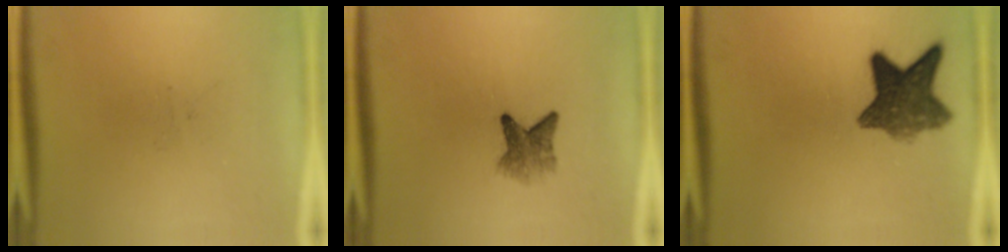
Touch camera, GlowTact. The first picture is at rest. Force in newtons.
{"total": 3.6}
{"total": 8.9}